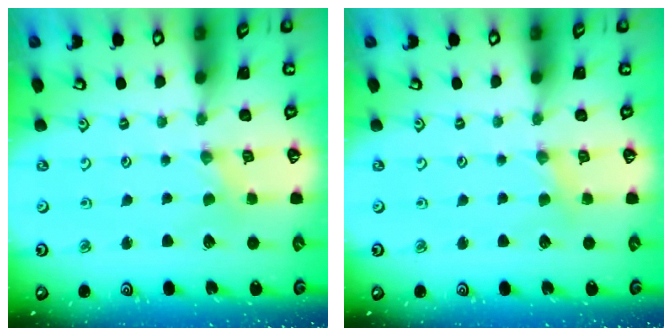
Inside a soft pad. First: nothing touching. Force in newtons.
{"total": 2.9, "press": 2.8, "slide": 0.6}